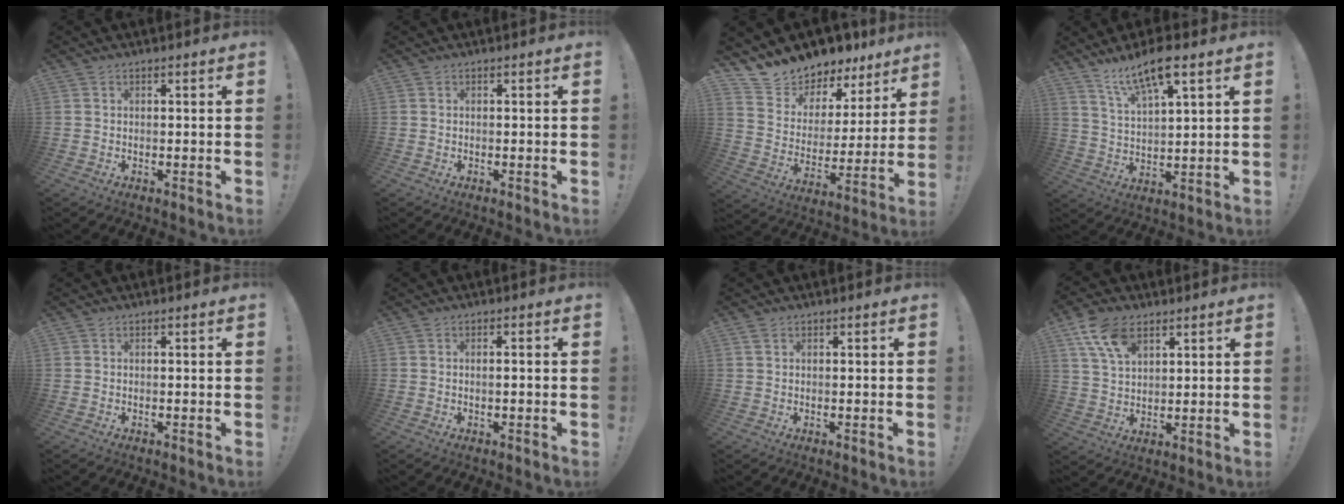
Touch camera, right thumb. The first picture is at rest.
{"total": 0.0}
{"total": 9.6, "force": [8.8, 3.8, 0.1], "torque": [-0.027, -0.089, 0.160]}
{"total": 11.8, "force": [8.3, 2.8, 7.8], "torque": [-0.140, -0.039, 0.141]}
{"total": 0.0}
{"total": 1.2, "force": [-0.4, 0.0, 1.2], "torque": [-0.019, -0.001, -0.010]}
{"total": 0.9, "force": [0.5, 0.6, 0.5], "torque": [-0.013, 0.003, 0.011]}
{"total": 10.9, "force": [6.3, 6.1, 6.5], "torque": [-0.120, -0.015, 0.123]}